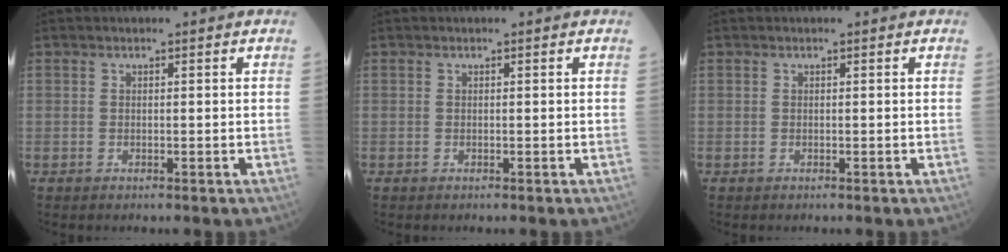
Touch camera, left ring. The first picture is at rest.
{"total": 0.0}
{"total": 0.0}